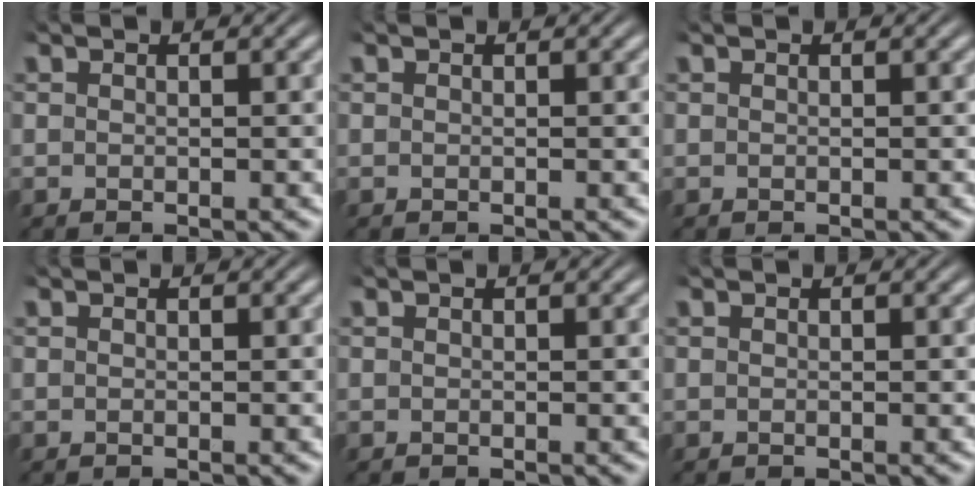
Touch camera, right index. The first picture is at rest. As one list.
[{"total": 0.0}, {"total": 0.0}, {"total": 0.0}, {"total": 0.0}, {"total": 0.0}]